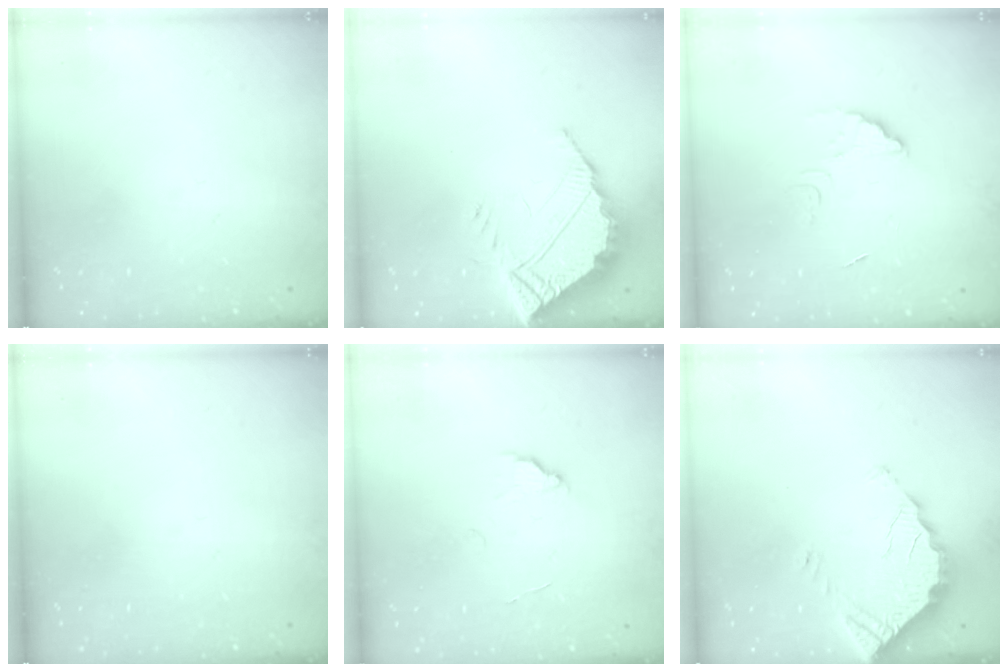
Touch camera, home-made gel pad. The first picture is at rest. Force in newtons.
{"total": 7.9, "press": 7.9, "slide": 0.5}
{"total": 6.4, "press": 6.4, "slide": 0.5}
{"total": 0.0}
{"total": 3.4, "press": 3.4, "slide": 0.3}
{"total": 3.4, "press": 3.4, "slide": 0.2}